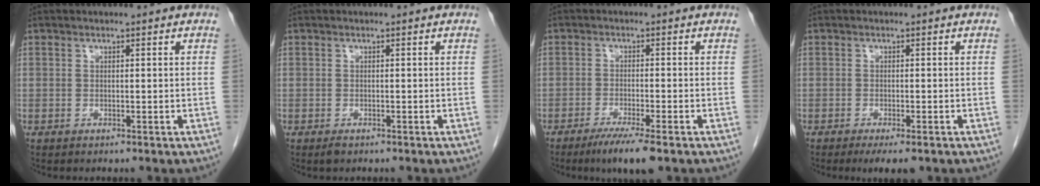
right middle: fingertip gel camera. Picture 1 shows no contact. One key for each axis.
{"total": 0.8, "fx": -0.6, "fy": 0.4, "fz": 0.4, "tx": -0.011, "ty": -0.001, "tz": -0.007}
{"total": 6.0, "fx": -4.1, "fy": 0.3, "fz": 4.4, "tx": -0.074, "ty": -0.015, "tz": -0.067}
{"total": 4.2, "fx": -2.9, "fy": 1.0, "fz": 2.9, "tx": -0.036, "ty": -0.008, "tz": -0.039}